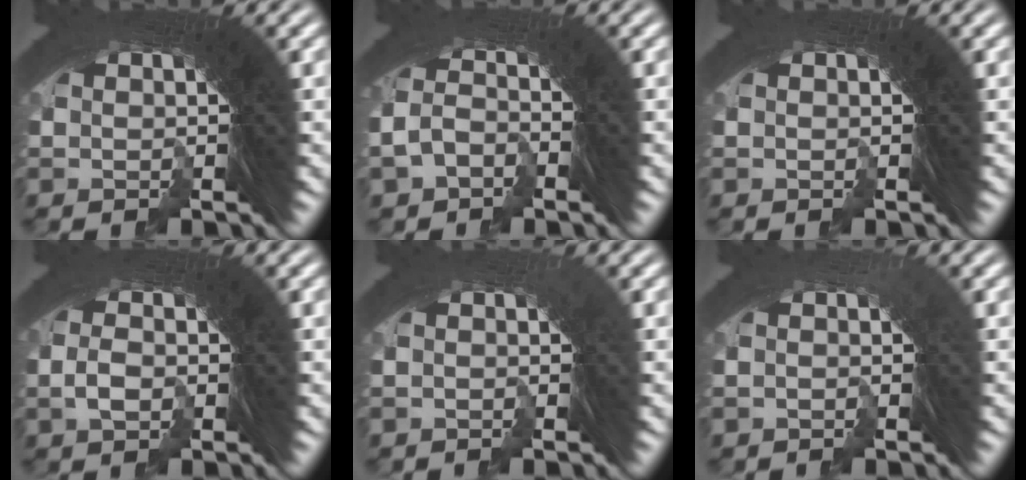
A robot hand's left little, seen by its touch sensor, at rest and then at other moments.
{"total": 4.1, "force": [-3.6, 1.5, -1.3], "torque": [0.025, -0.016, -0.056]}
{"total": 0.0}
{"total": 2.2, "force": [-1.7, 1.4, -0.3], "torque": [0.017, -0.002, -0.030]}
{"total": 3.0, "force": [-1.6, -1.0, -2.3], "torque": [0.031, -0.010, -0.020]}
{"total": 3.7, "force": [-2.1, -1.3, -2.7], "torque": [0.037, -0.014, -0.026]}